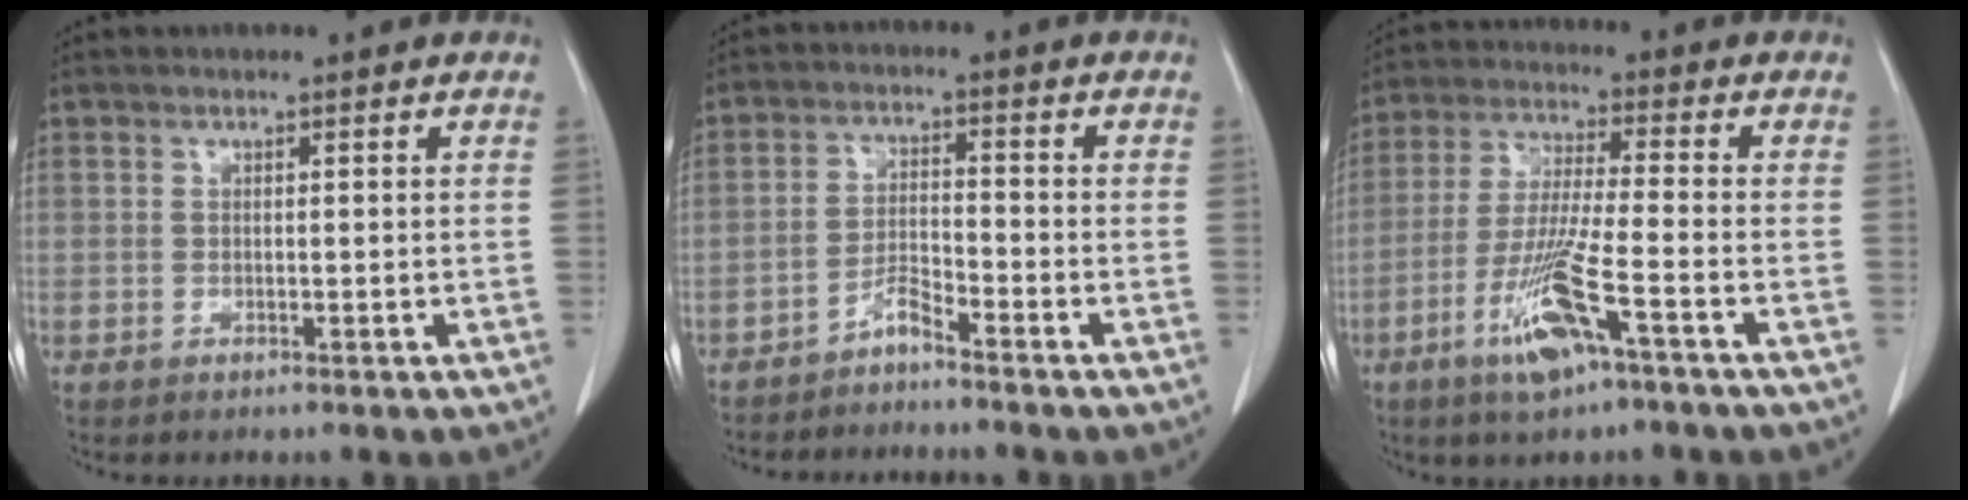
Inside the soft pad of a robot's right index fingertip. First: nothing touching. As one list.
[{"total": 3.0, "force": [-2.7, -0.1, 1.2], "torque": [-0.024, -0.005, -0.053]}, {"total": 9.7, "force": [-5.2, 1.6, 8.1], "torque": [-0.163, -0.010, -0.094]}]